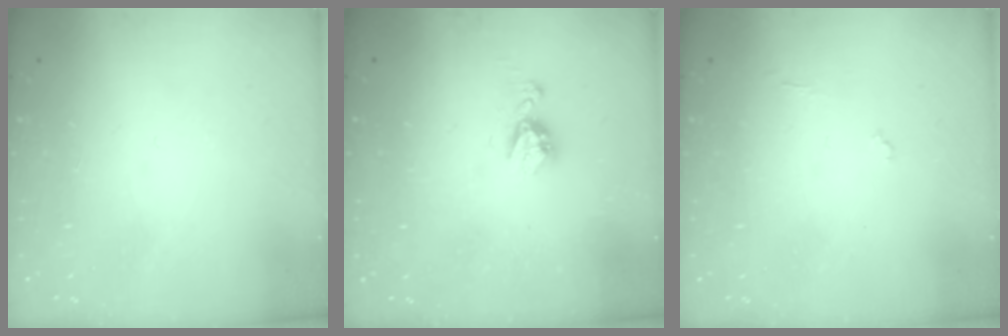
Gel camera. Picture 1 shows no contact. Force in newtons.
{"total": 5.0, "press": 4.9, "slide": 0.6}
{"total": 3.9, "press": 3.9, "slide": 0.3}